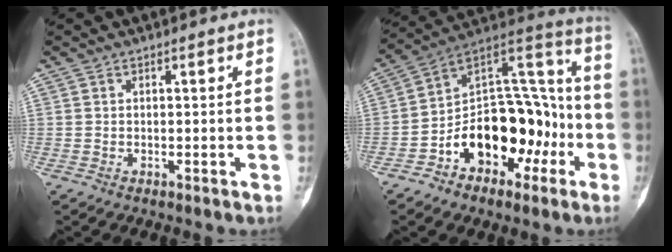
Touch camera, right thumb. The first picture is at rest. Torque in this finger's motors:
{"motor_torque": [1.03, 1.02, 0.83, -0.81, 0.33]}